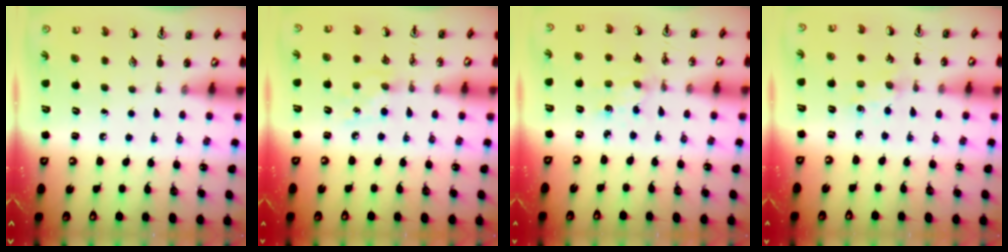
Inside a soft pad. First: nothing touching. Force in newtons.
{"total": 7.1, "press": 7.0, "slide": 1.0}
{"total": 2.7, "press": 2.6, "slide": 0.4}
{"total": 1.0, "press": 0.9, "slide": 0.4}